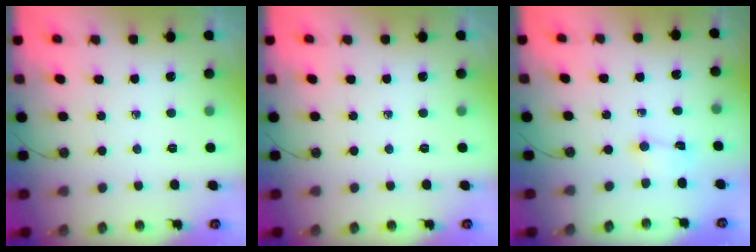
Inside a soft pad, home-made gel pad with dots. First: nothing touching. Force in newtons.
{"total": 0.0}
{"total": 1.2, "press": 1.0, "slide": 0.6}